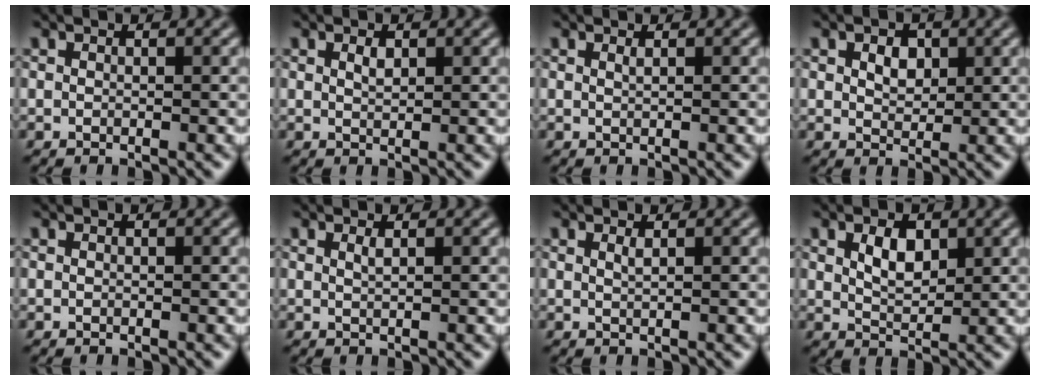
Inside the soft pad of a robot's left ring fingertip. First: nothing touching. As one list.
[{"total": 1.0, "force": [0.5, 0.4, 0.7], "torque": [-0.016, 0.000, 0.011]}, {"total": 0.5, "force": [0.3, 0.1, 0.4], "torque": [-0.003, 0.000, 0.006]}, {"total": 2.1, "force": [0.8, 1.5, 1.3], "torque": [-0.025, 0.000, 0.014]}, {"total": 0.0}, {"total": 0.7, "force": [0.4, 0.2, 0.6], "torque": [-0.007, 0.000, 0.007]}, {"total": 0.7, "force": [0.4, 0.2, 0.5], "torque": [-0.006, -0.001, 0.007]}, {"total": 2.7, "force": [1.1, 1.5, 1.9], "torque": [-0.040, -0.001, 0.022]}]